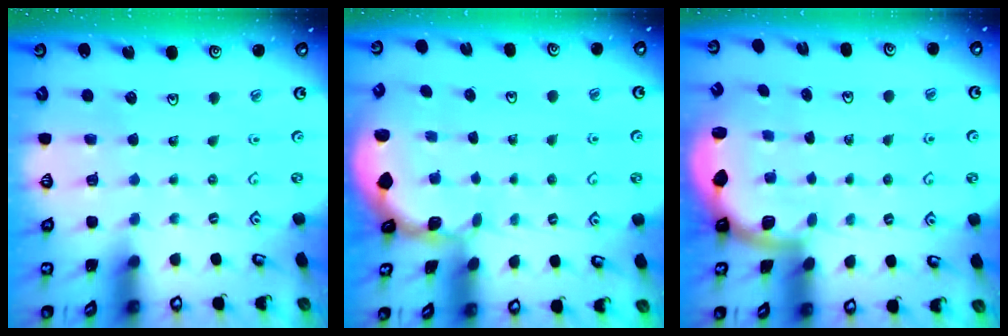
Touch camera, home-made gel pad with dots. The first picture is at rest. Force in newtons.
{"total": 1.3, "press": 1.2, "slide": 0.2}
{"total": 2.0, "press": 2.0, "slide": 0.5}